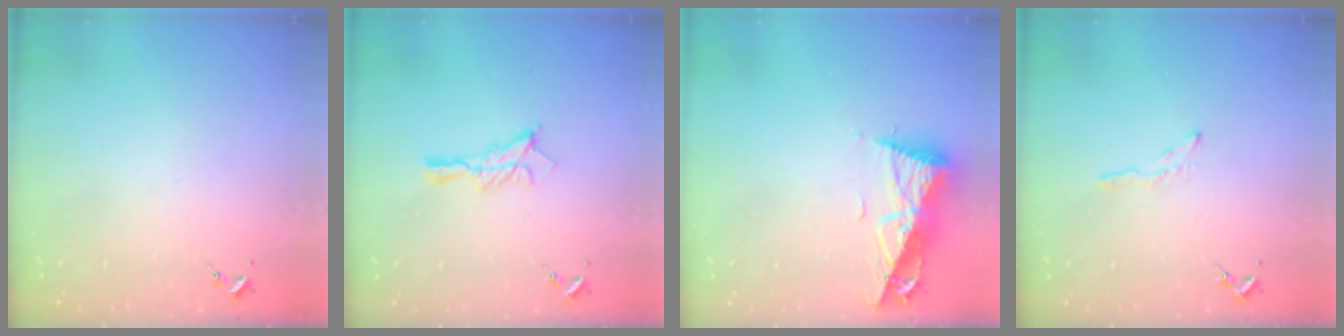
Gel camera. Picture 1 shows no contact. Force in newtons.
{"total": 9.5, "press": 9.5, "slide": 0.4}
{"total": 10.4, "press": 10.3, "slide": 1.4}
{"total": 3.2, "press": 3.2, "slide": 0.3}